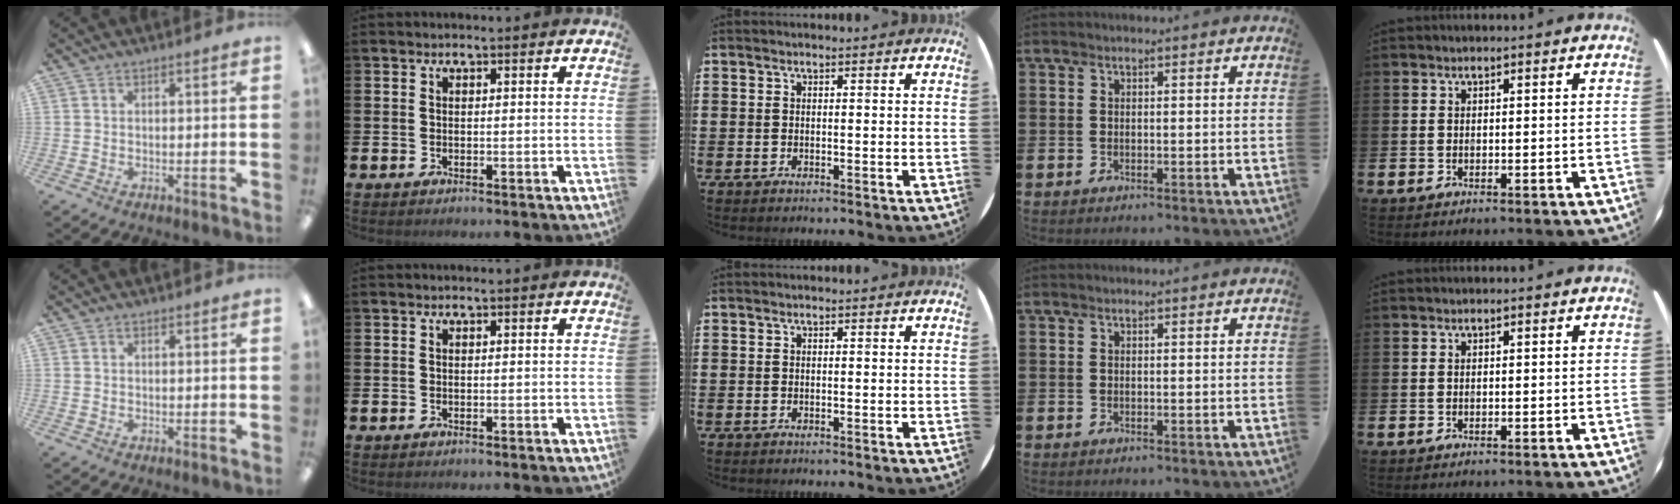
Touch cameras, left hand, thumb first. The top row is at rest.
{}